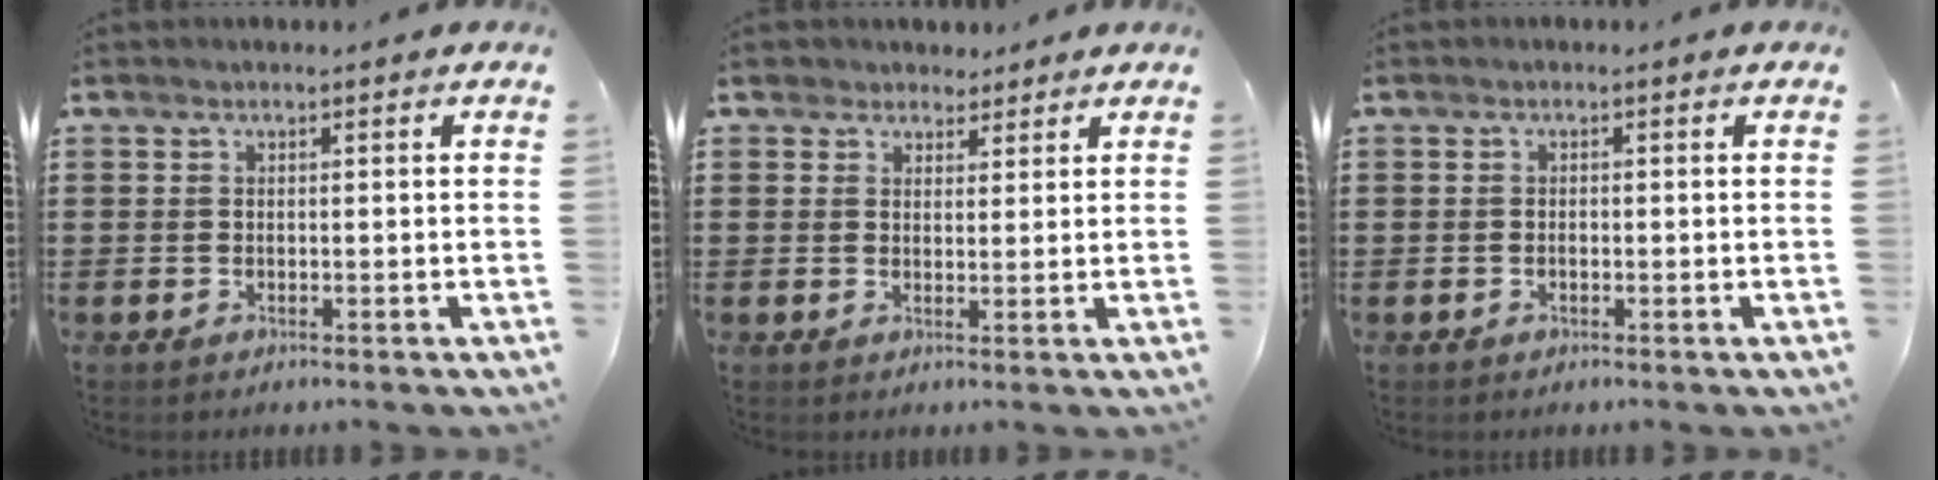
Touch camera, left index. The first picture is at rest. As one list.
[{"total": 2.9, "force": [2.2, 1.8, 0.1], "torque": [-0.005, 0.009, 0.040]}, {"total": 0.6, "force": [-0.3, 0.3, 0.4], "torque": [-0.012, -0.002, -0.005]}]